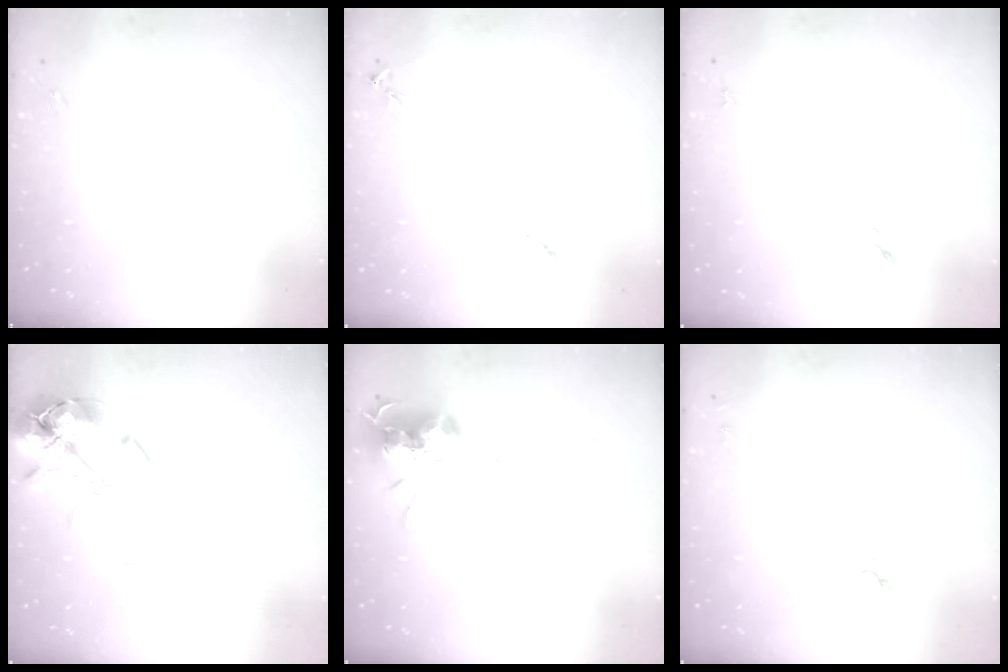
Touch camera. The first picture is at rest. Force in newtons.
{"total": 4.7, "press": 4.6, "slide": 0.4}
{"total": 3.5, "press": 3.5, "slide": 0.3}
{"total": 13.7, "press": 13.5, "slide": 2.2}
{"total": 15.3, "press": 15.3, "slide": 0.1}
{"total": 4.8, "press": 4.8, "slide": 0.2}